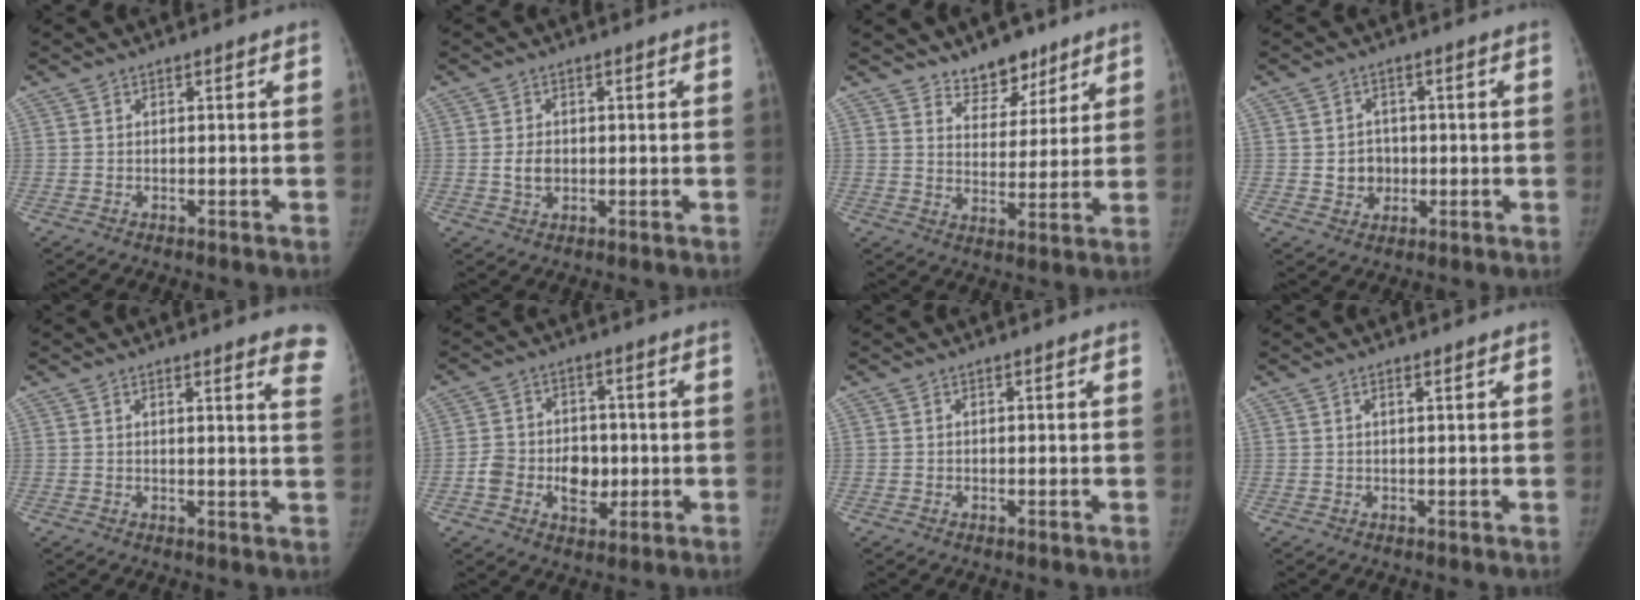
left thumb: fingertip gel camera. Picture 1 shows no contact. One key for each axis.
{"total": 2.8, "fx": 0.0, "fy": 2.1, "fz": 1.9, "tx": -0.030, "ty": -0.002, "tz": 0.004}
{"total": 8.0, "fx": 6.3, "fy": 4.2, "fz": 2.5, "tx": -0.003, "ty": -0.045, "tz": 0.105}
{"total": 4.4, "fx": -0.2, "fy": 4.0, "fz": 1.7, "tx": -0.003, "ty": 0.005, "tz": 0.001}
{"total": 7.5, "fx": 5.8, "fy": 0.5, "fz": 4.6, "tx": -0.034, "ty": -0.027, "tz": 0.042}
{"total": 9.3, "fx": -1.8, "fy": 7.0, "fz": 5.8, "tx": -0.061, "ty": 0.012, "tz": -0.025}
{"total": 0.0}
{"total": 0.9, "fx": 0.5, "fy": -0.2, "fz": 0.7, "tx": -0.017, "ty": 0.000, "tz": 0.011}